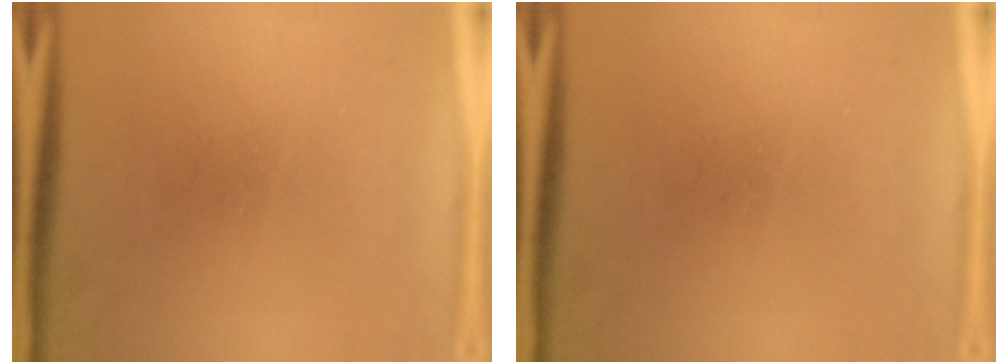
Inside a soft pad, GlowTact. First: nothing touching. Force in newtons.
{"total": 0.0}